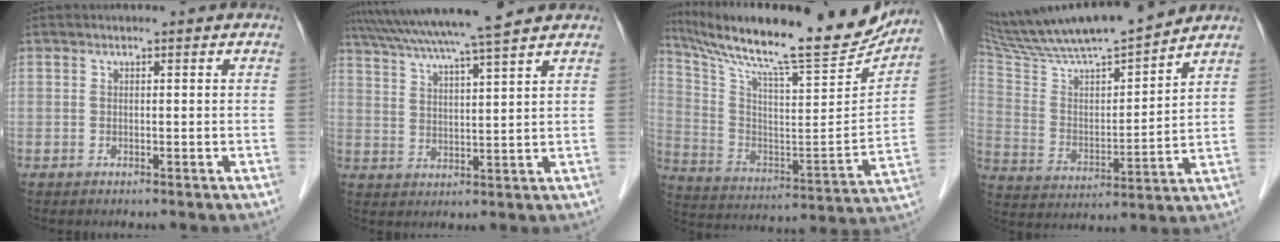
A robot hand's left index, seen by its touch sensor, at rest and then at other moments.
{"total": 13.5, "force": [11.7, -1.0, 6.7], "torque": [-0.121, 0.023, 0.179]}
{"total": 25.6, "force": [22.5, 2.5, 12.0], "torque": [-0.219, -0.043, 0.340]}
{"total": 20.2, "force": [18.1, 0.9, 8.9], "torque": [-0.160, 0.008, 0.314]}